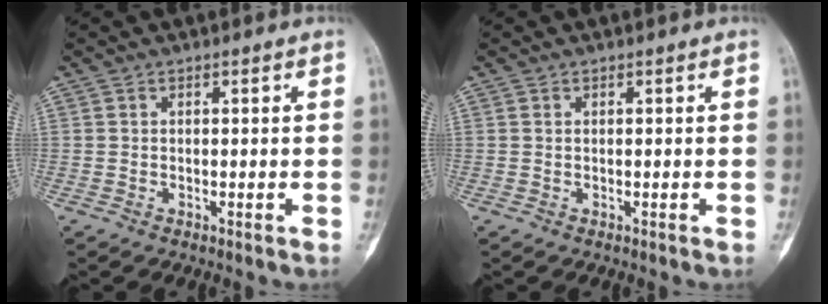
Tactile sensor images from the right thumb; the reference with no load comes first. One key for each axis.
{"total": 0.0}